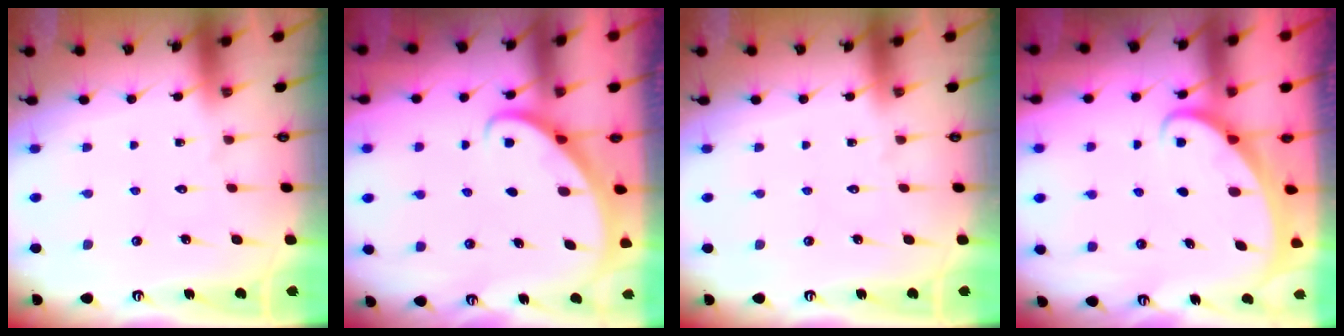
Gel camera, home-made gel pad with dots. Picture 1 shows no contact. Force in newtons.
{"total": 2.9, "press": 2.9, "slide": 0.2}
{"total": 0.0}
{"total": 1.7, "press": 1.7, "slide": 0.2}